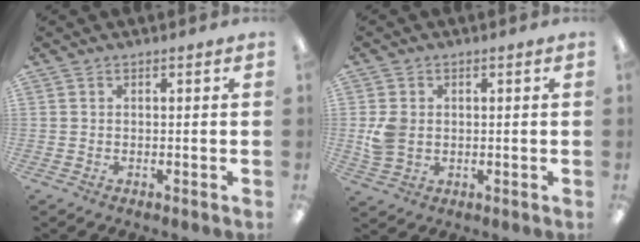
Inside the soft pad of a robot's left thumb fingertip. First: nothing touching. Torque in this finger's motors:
{"motor_torque": [-0.16, 0.25, 0.03, -0.04, 0.05]}